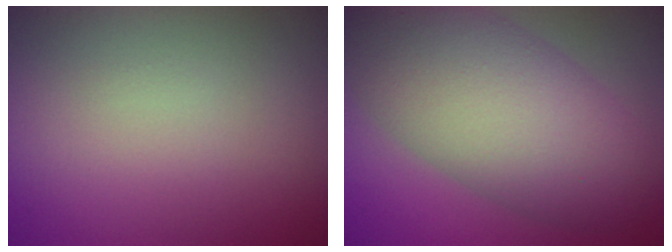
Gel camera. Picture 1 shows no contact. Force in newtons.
{"total": 10.2, "press": 10.2, "slide": 0.7}